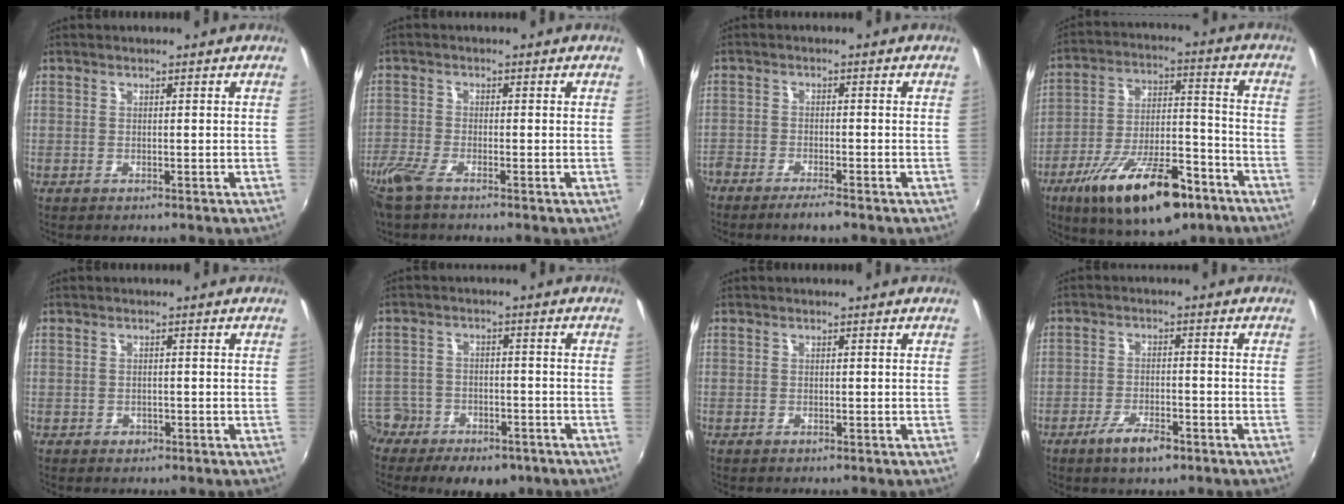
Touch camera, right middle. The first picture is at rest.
{"total": 6.1, "force": [-4.5, 1.6, 3.7], "torque": [-0.099, -0.019, -0.093]}
{"total": 5.4, "force": [-4.5, 1.2, 2.8], "torque": [-0.078, -0.011, -0.084]}
{"total": 21.2, "force": [-12.9, 7.7, 15.0], "torque": [-0.260, -0.019, -0.199]}
{"total": 1.2, "force": [-0.7, 1.0, 0.3], "torque": [-0.006, -0.003, -0.009]}
{"total": 13.1, "force": [-8.5, 8.8, 4.7], "torque": [-0.137, 0.011, -0.127]}
{"total": 0.0}
{"total": 5.7, "force": [-3.8, 2.0, 3.9], "torque": [-0.091, -0.008, -0.065]}